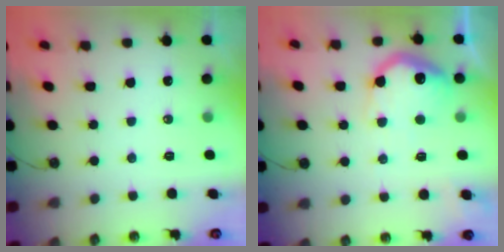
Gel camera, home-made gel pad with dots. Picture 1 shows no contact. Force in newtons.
{"total": 17.2, "press": 17.1, "slide": 1.1}